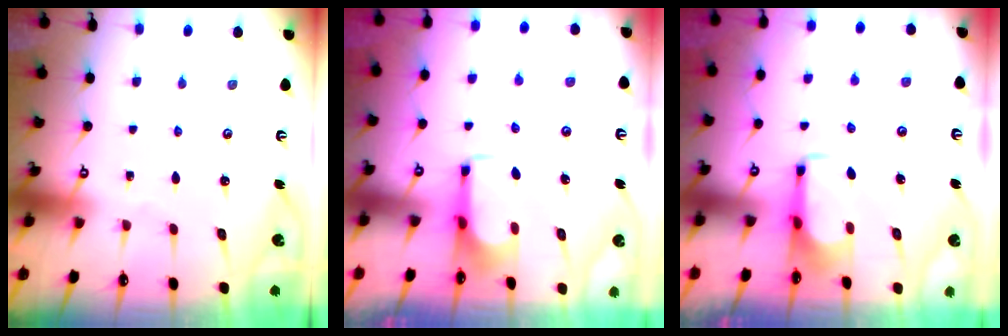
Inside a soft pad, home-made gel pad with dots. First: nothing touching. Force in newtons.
{"total": 2.2, "press": 2.1, "slide": 0.4}
{"total": 1.4, "press": 1.3, "slide": 0.5}